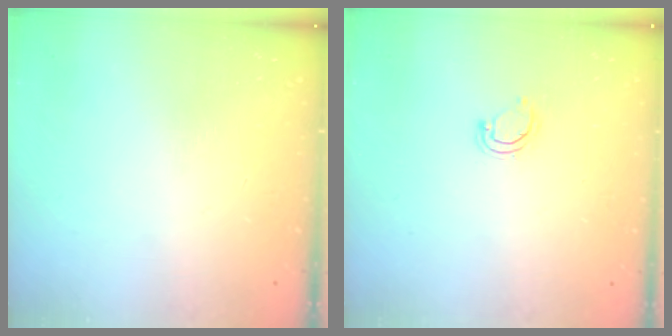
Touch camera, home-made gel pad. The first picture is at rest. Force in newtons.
{"total": 3.9, "press": 3.9, "slide": 0.3}